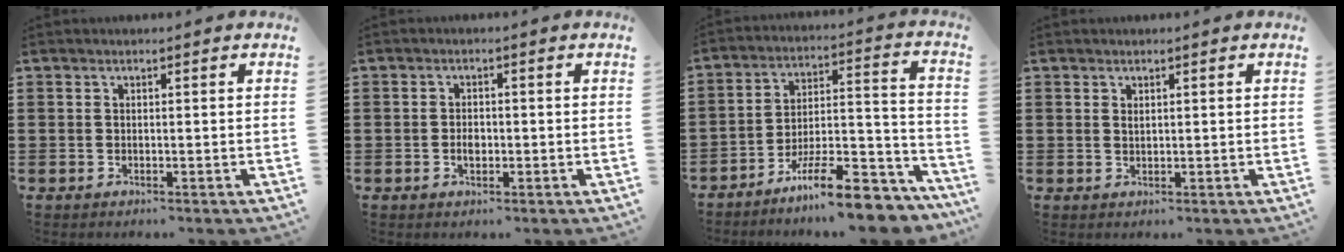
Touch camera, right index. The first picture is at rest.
{"total": 1.9, "force": [-0.3, 1.2, 1.5], "torque": [-0.028, 0.005, -0.007]}
{"total": 13.1, "force": [-10.8, 1.9, 7.3], "torque": [-0.100, 0.044, -0.192]}
{"total": 0.6, "force": [0.4, 0.2, 0.4], "torque": [-0.009, -0.001, 0.008]}